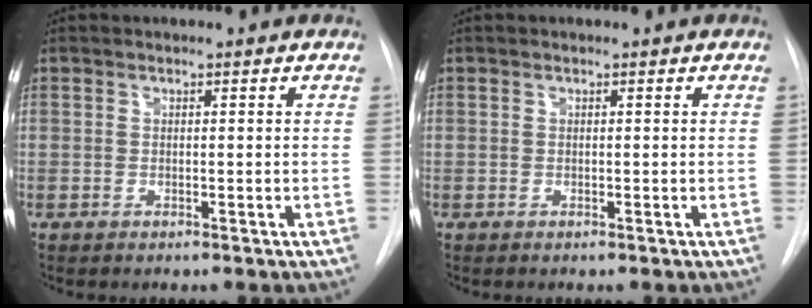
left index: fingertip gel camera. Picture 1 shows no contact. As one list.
[{"total": 0.0}]